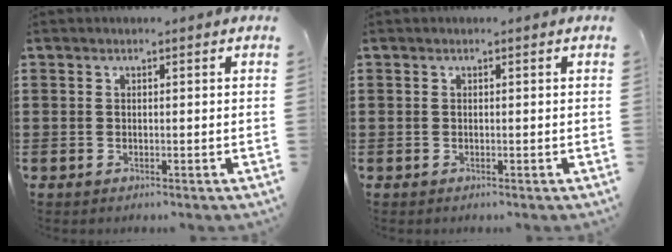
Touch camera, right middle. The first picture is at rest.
{"total": 0.0}